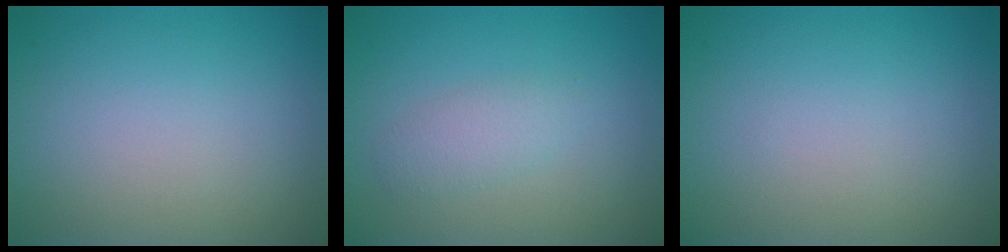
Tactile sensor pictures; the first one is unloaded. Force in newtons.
{"total": 1.9, "press": 1.9, "slide": 0.0}
{"total": 0.0}